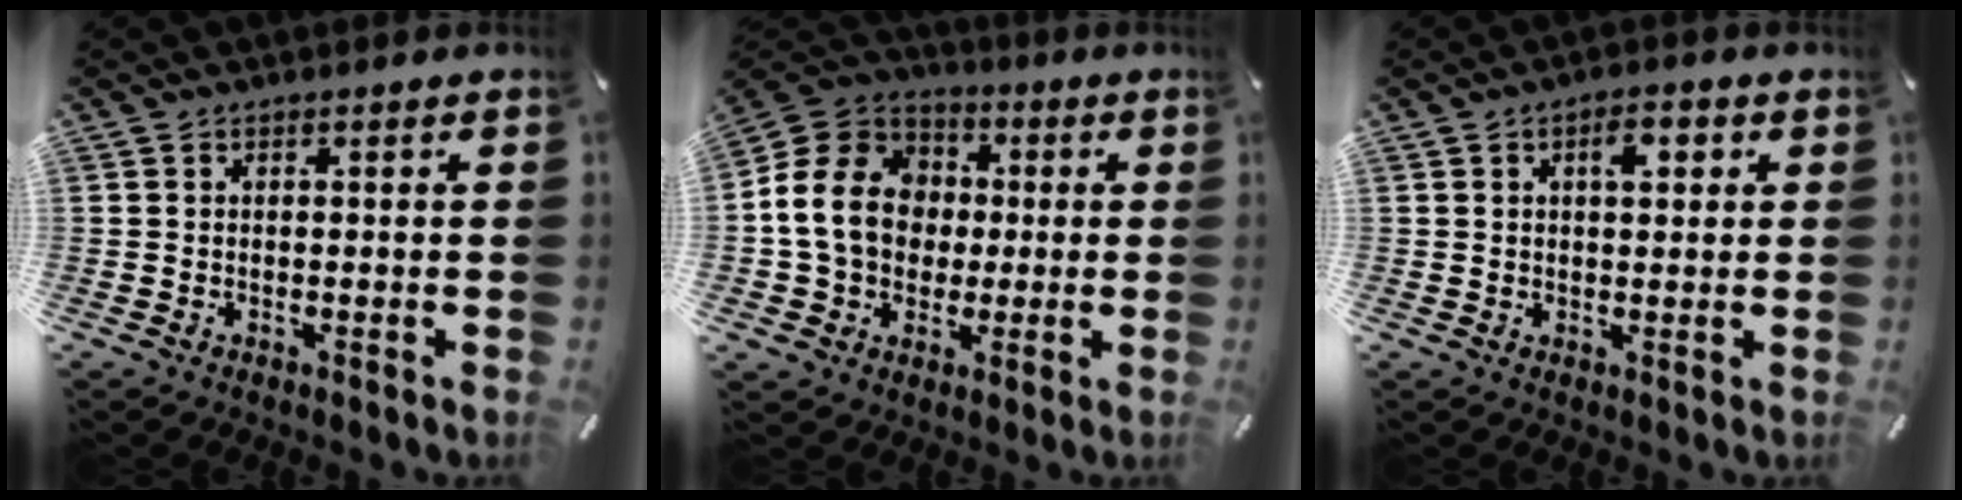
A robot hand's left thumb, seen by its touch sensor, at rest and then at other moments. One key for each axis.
{"total": 15.6, "fx": -0.1, "fy": 13.5, "fz": 7.9, "tx": -0.168, "ty": 0.026, "tz": 0.001}
{"total": 4.5, "fx": 1.5, "fy": 2.5, "fz": 3.5, "tx": -0.042, "ty": -0.003, "tz": 0.015}